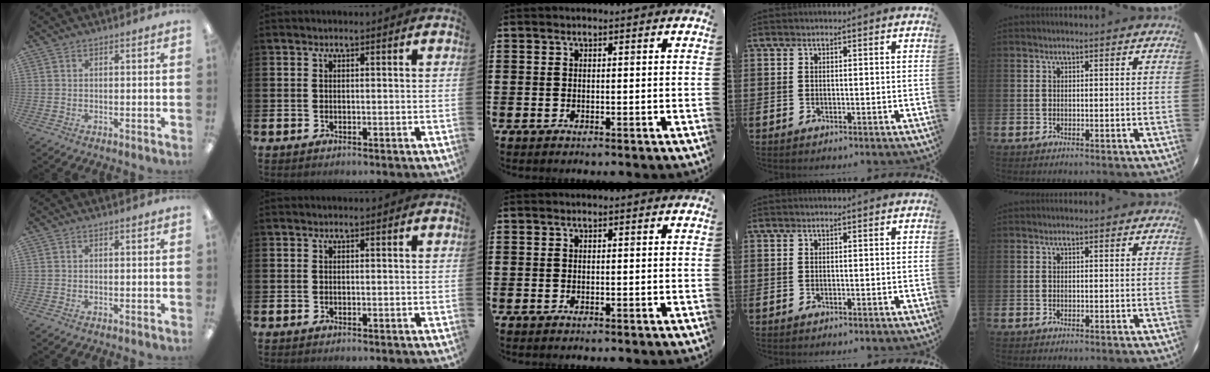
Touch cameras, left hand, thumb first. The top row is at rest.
{}